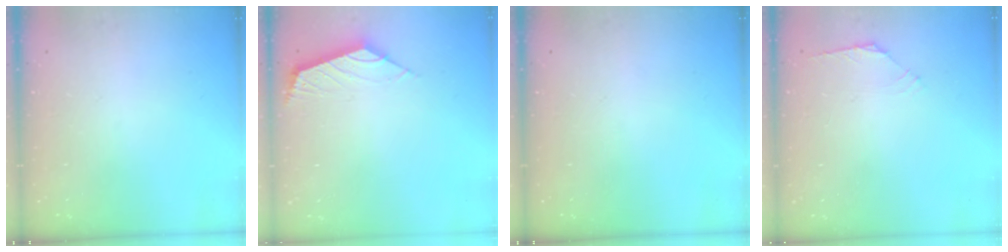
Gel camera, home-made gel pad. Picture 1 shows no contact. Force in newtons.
{"total": 2.5, "press": 2.4, "slide": 0.6}
{"total": 0.0}
{"total": 2.4, "press": 2.3, "slide": 0.7}